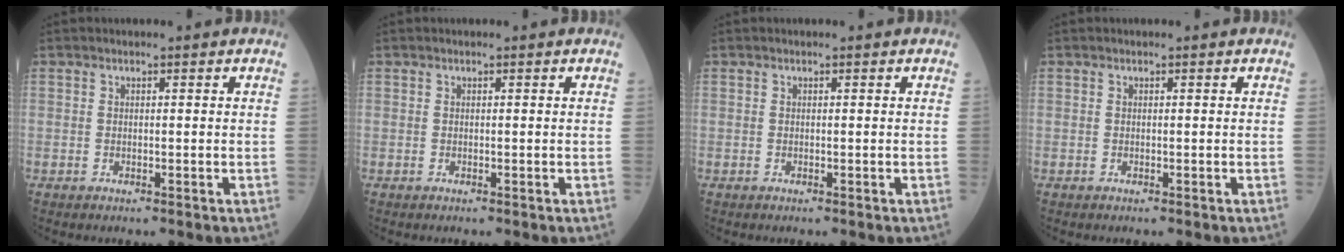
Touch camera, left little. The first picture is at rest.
{"total": 0.0}
{"total": 0.0}
{"total": 0.0}